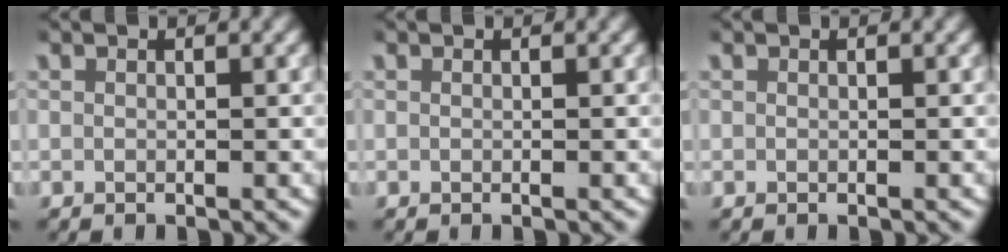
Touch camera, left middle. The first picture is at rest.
{"total": 0.0}
{"total": 0.0}